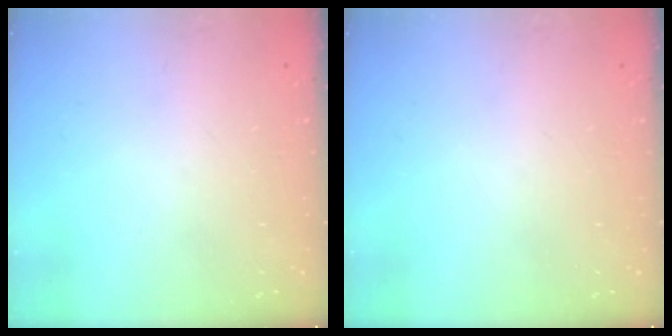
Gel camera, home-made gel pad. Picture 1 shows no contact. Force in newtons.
{"total": 0.0}